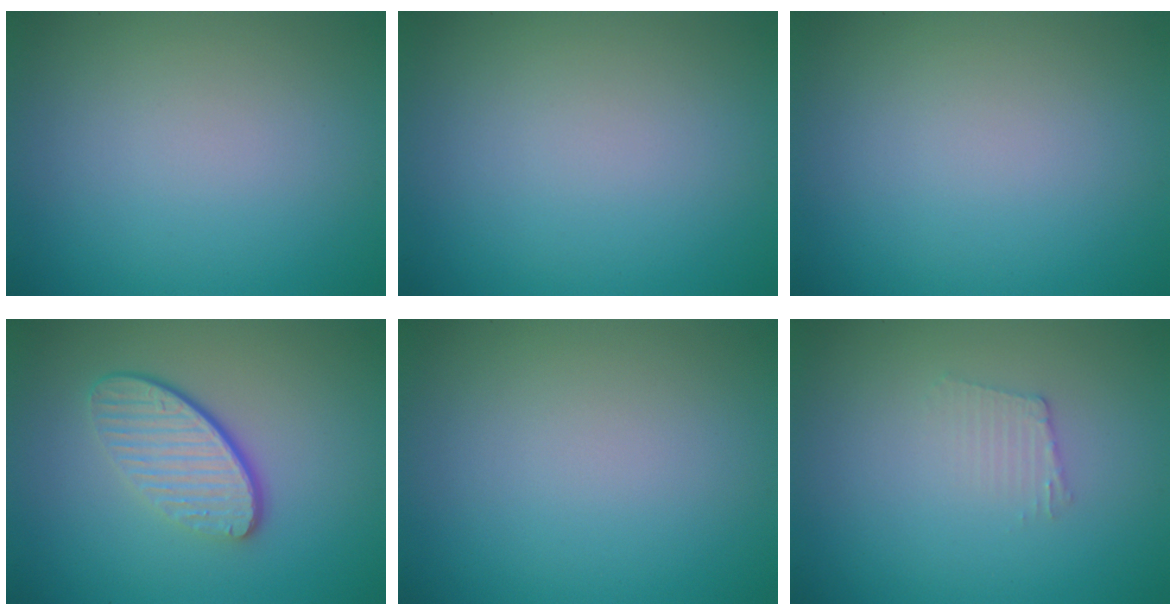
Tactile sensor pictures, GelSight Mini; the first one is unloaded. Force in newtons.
{"total": 0.0}
{"total": 0.0}
{"total": 4.6, "press": 3.2, "slide": 3.3}
{"total": 0.0}
{"total": 1.2, "press": 1.2, "slide": 0.2}